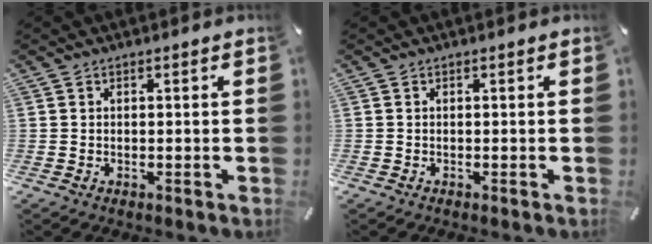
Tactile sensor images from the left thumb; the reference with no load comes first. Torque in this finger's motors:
{"motor_torque": [-0.06, 0.06, 0.00, 0.00, 0.00]}